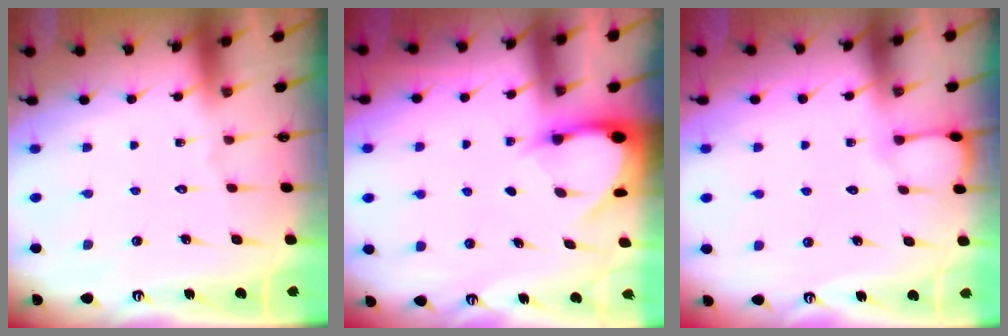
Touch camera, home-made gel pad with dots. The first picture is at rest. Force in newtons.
{"total": 3.3, "press": 3.3, "slide": 0.2}
{"total": 2.9, "press": 2.9, "slide": 0.3}